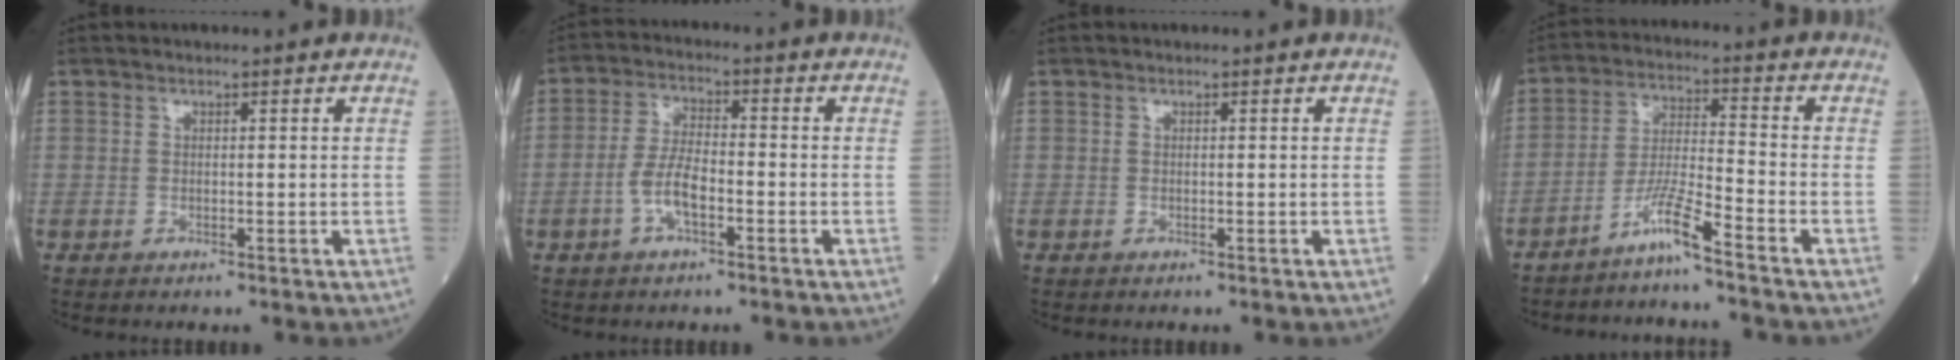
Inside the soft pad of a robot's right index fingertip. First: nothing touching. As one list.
[{"total": 5.7, "force": [-2.2, 1.9, 4.9], "torque": [-0.104, 0.007, -0.045]}, {"total": 0.0}, {"total": 6.1, "force": [-4.9, -1.1, 3.6], "torque": [-0.073, -0.013, -0.099]}]